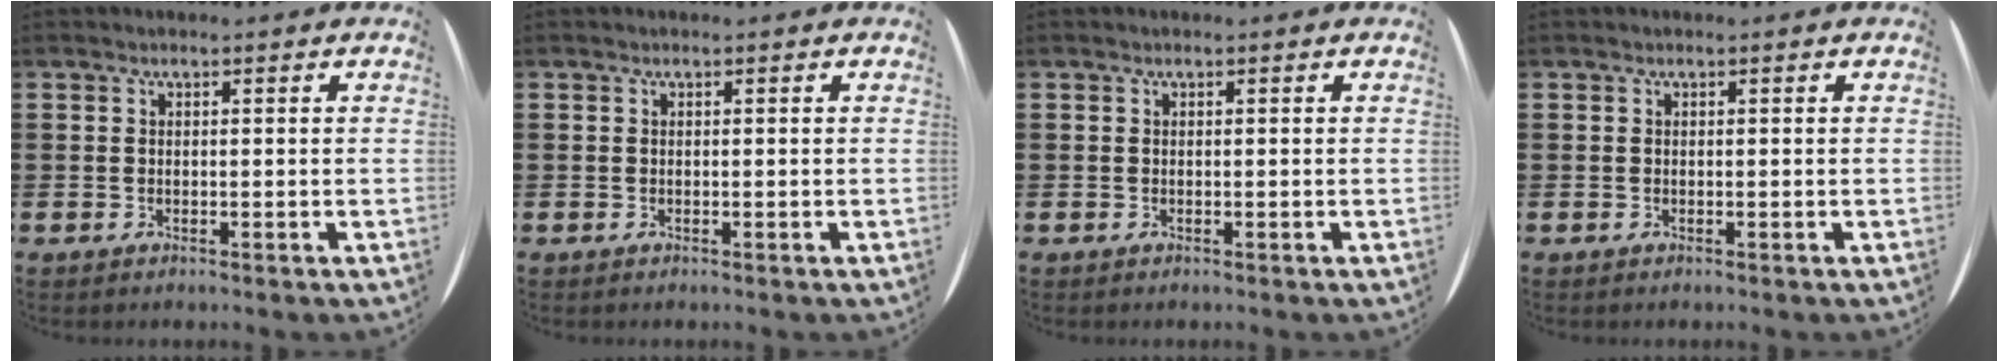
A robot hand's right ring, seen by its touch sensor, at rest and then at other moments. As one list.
[{"total": 0.0}, {"total": 0.0}, {"total": 0.0}]